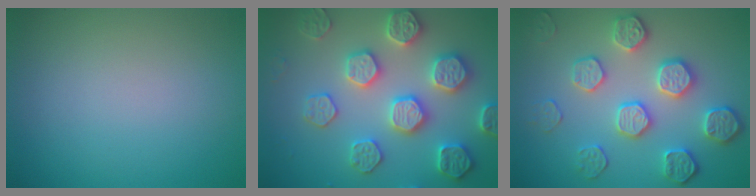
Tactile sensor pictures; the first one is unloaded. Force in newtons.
{"total": 5.8, "press": 5.6, "slide": 1.3}
{"total": 4.5, "press": 4.3, "slide": 1.2}